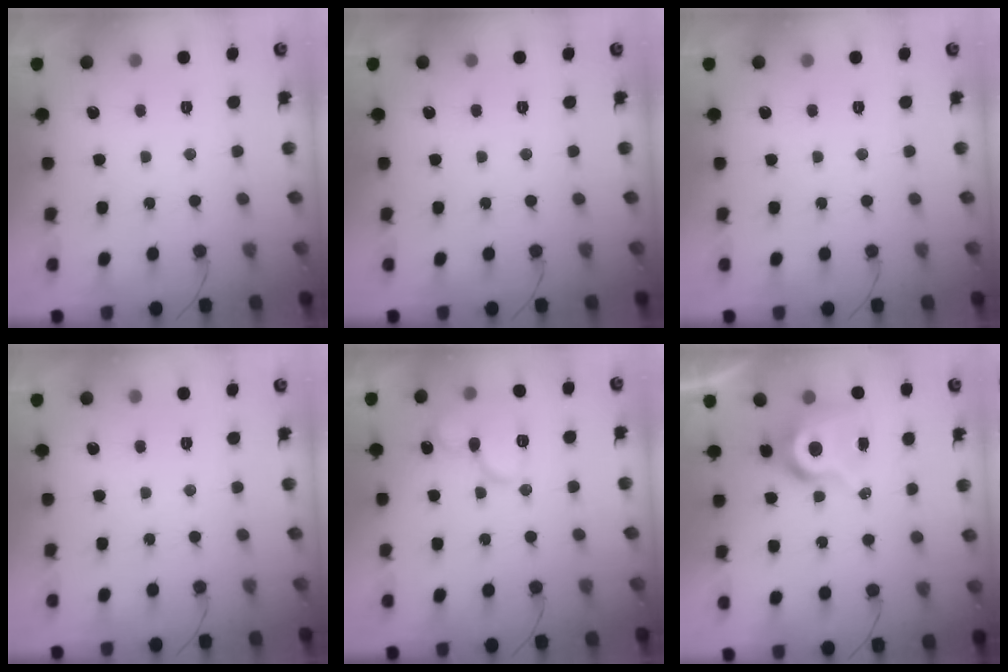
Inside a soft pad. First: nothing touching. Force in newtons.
{"total": 0.0}
{"total": 0.0}
{"total": 0.0}
{"total": 13.4, "press": 13.3, "slide": 1.6}
{"total": 9.1, "press": 9.1, "slide": 0.7}